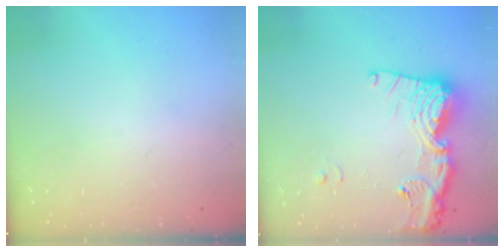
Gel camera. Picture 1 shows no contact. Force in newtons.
{"total": 16.6, "press": 16.5, "slide": 1.9}